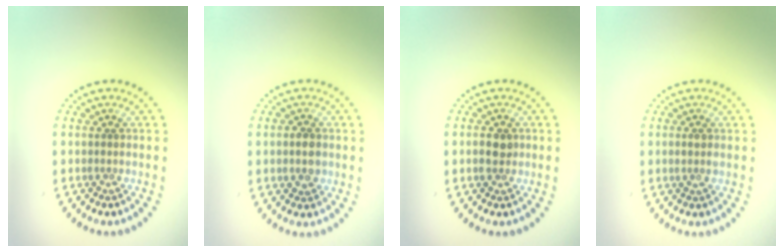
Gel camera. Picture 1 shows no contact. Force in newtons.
{"total": 1.9, "press": 1.9, "slide": 0.2}
{"total": 1.7, "press": 1.6, "slide": 0.3}
{"total": 0.9, "press": 0.9, "slide": 0.2}